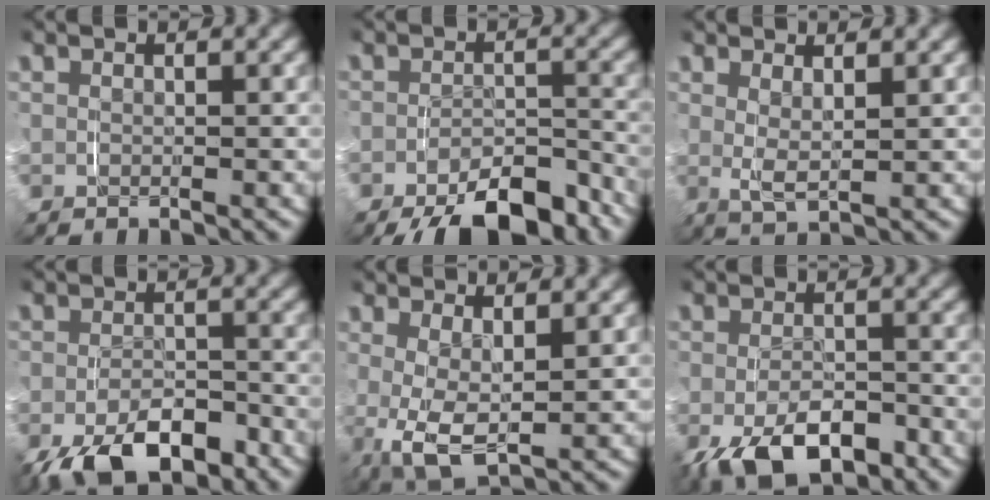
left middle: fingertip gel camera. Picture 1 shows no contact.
{"total": 8.2, "force": [-6.8, 2.7, 3.8], "torque": [-0.043, -0.004, -0.110]}
{"total": 2.5, "force": [1.0, 0.8, 2.2], "torque": [-0.045, -0.010, 0.024]}
{"total": 7.1, "force": [-4.4, 3.4, 4.4], "torque": [-0.072, -0.013, -0.069]}
{"total": 6.4, "force": [-1.4, 3.7, 5.0], "torque": [-0.123, -0.042, -0.004]}
{"total": 7.0, "force": [-3.8, 3.5, 4.7], "torque": [-0.086, -0.022, -0.051]}